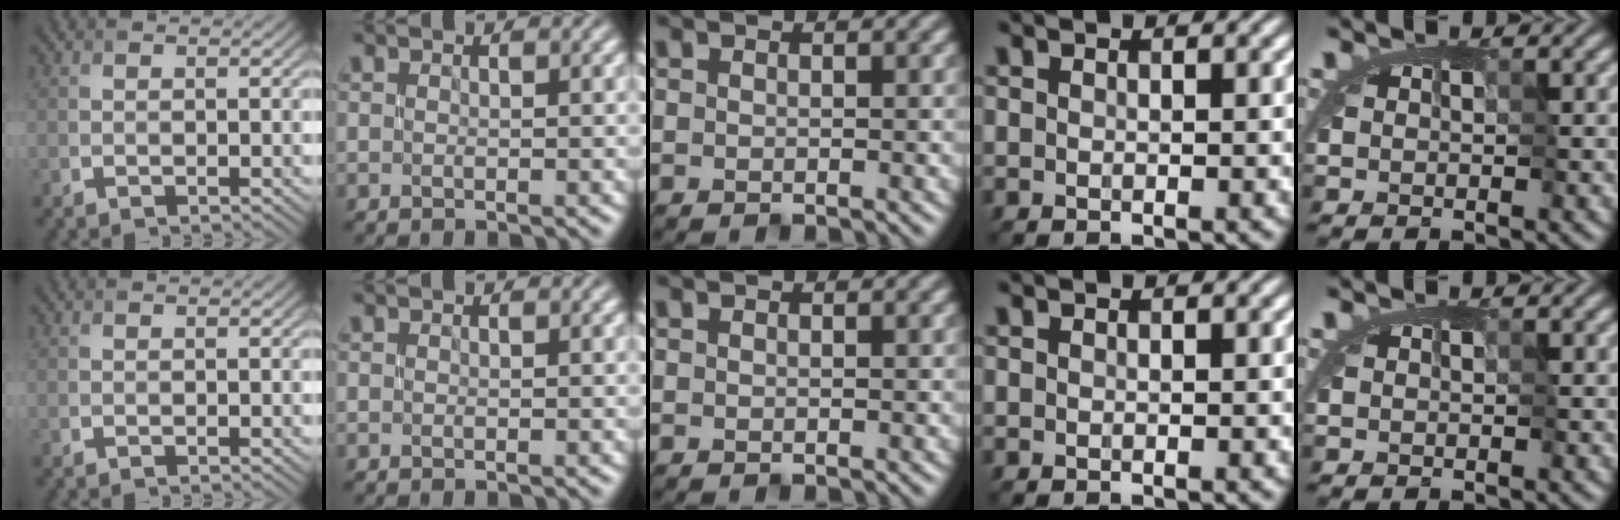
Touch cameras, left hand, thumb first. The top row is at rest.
{}